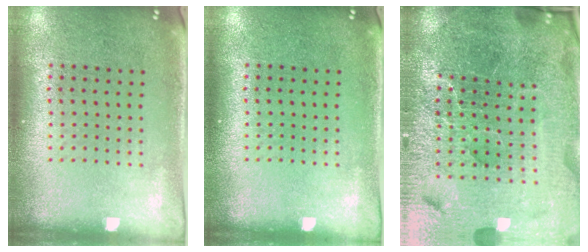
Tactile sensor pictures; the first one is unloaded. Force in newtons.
{"total": 0.0}
{"total": 7.0, "press": 6.1, "slide": 3.4}